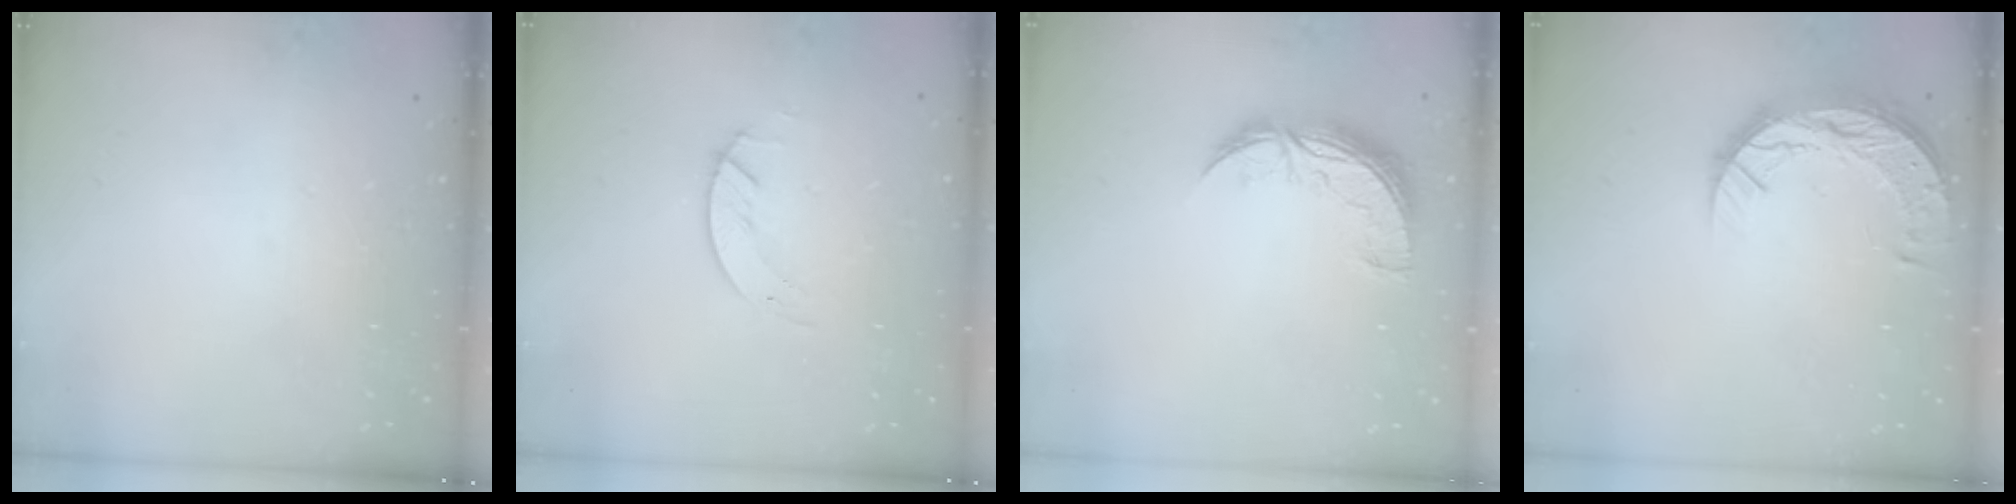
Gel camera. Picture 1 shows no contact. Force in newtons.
{"total": 1.2, "press": 1.1, "slide": 0.2}
{"total": 8.9, "press": 8.9, "slide": 0.6}
{"total": 10.3, "press": 10.2, "slide": 0.7}